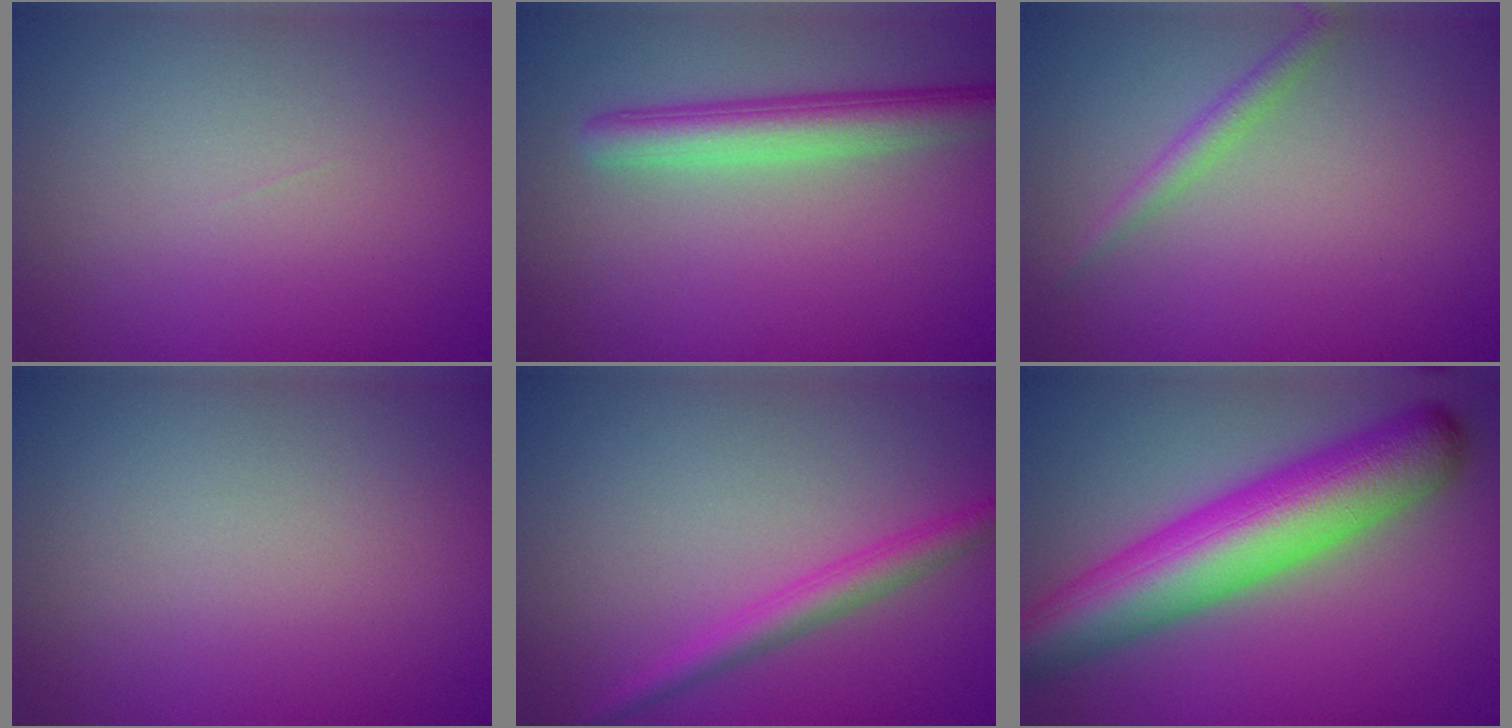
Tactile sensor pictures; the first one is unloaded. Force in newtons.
{"total": 4.3, "press": 4.3, "slide": 0.2}
{"total": 1.6, "press": 1.6, "slide": 0.0}
{"total": 0.0}
{"total": 2.5, "press": 2.5, "slide": 0.1}
{"total": 10.4, "press": 10.4, "slide": 0.2}